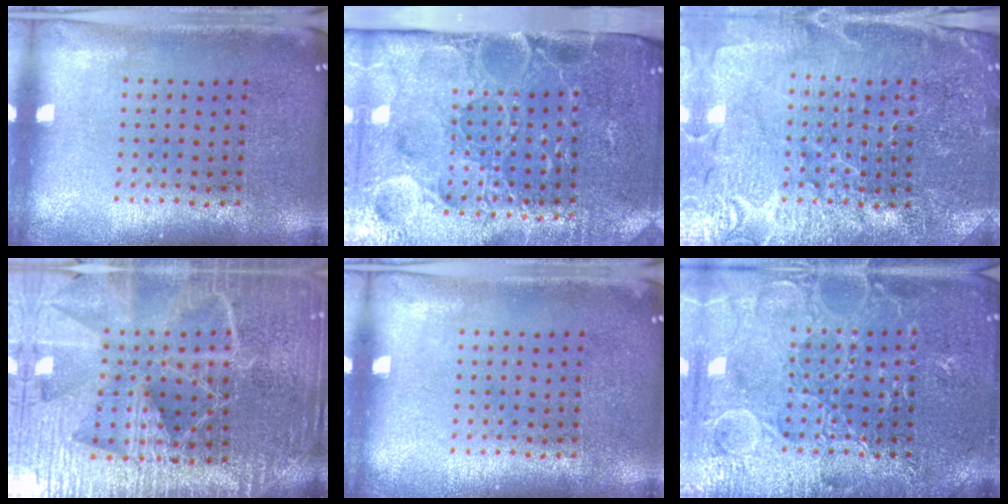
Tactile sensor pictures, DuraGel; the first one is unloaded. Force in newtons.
{"total": 5.0, "press": 4.2, "slide": 2.6}
{"total": 4.1, "press": 3.9, "slide": 1.3}
{"total": 6.2, "press": 5.4, "slide": 3.0}
{"total": 0.0}
{"total": 5.9, "press": 5.9, "slide": 0.7}